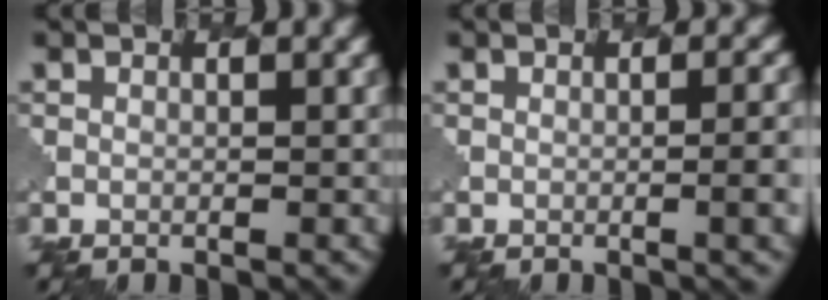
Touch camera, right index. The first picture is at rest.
{"total": 3.7, "force": [-0.7, 1.1, 3.4], "torque": [-0.029, 0.007, -0.012]}